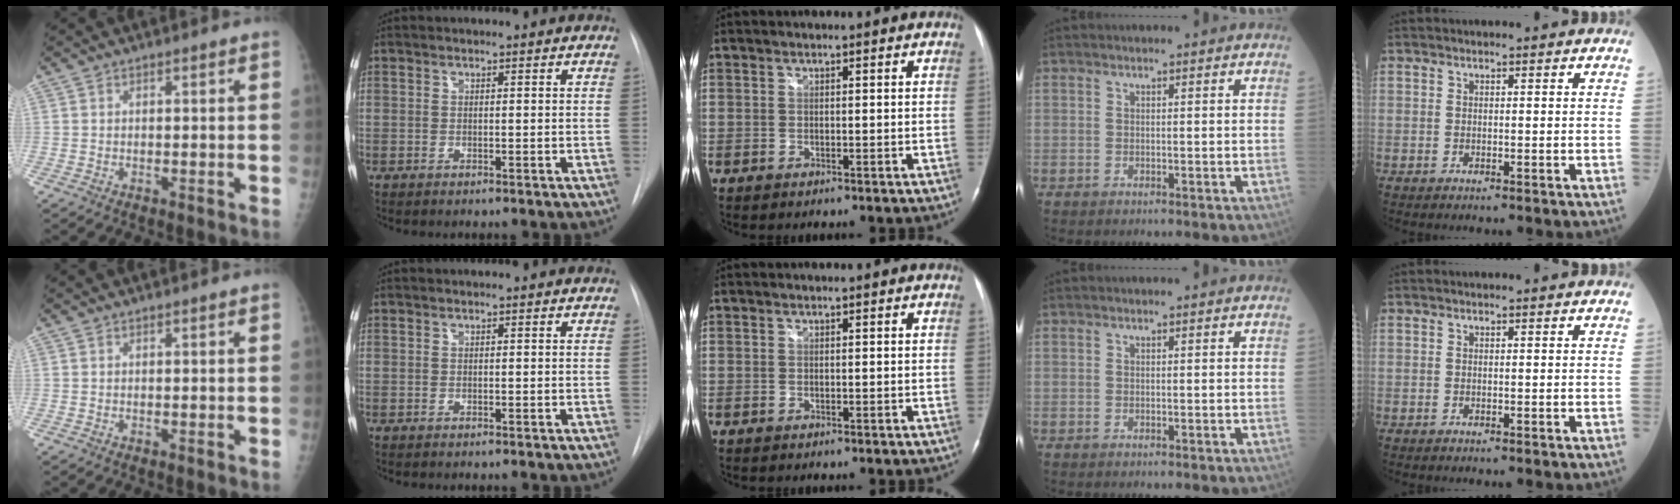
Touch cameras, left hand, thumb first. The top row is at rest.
{}